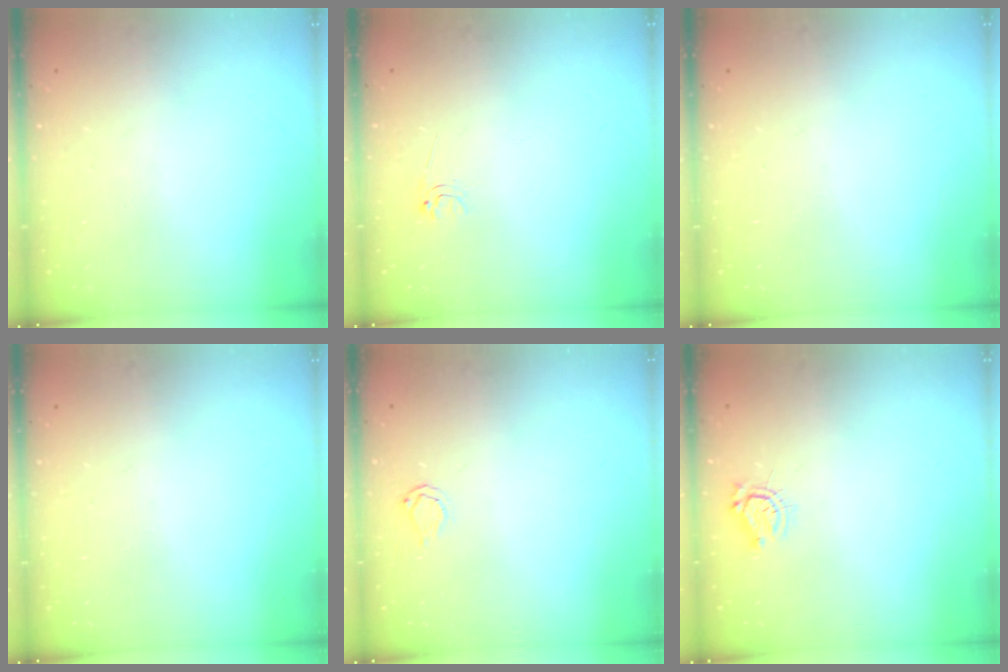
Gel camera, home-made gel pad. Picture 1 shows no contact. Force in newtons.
{"total": 4.0, "press": 4.0, "slide": 0.6}
{"total": 0.0}
{"total": 0.0}
{"total": 2.7, "press": 2.7, "slide": 0.4}
{"total": 5.9, "press": 5.9, "slide": 0.5}